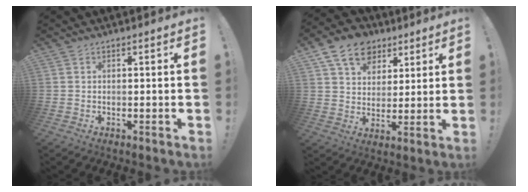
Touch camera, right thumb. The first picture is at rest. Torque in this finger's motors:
{"motor_torque": [-0.04, 0.84, 0.17, -0.04, 0.21]}